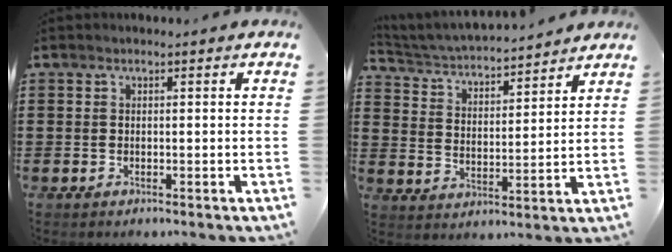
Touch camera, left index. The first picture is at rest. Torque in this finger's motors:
{"motor_torque": [1.01, -1.13, 0.24, 0.11]}